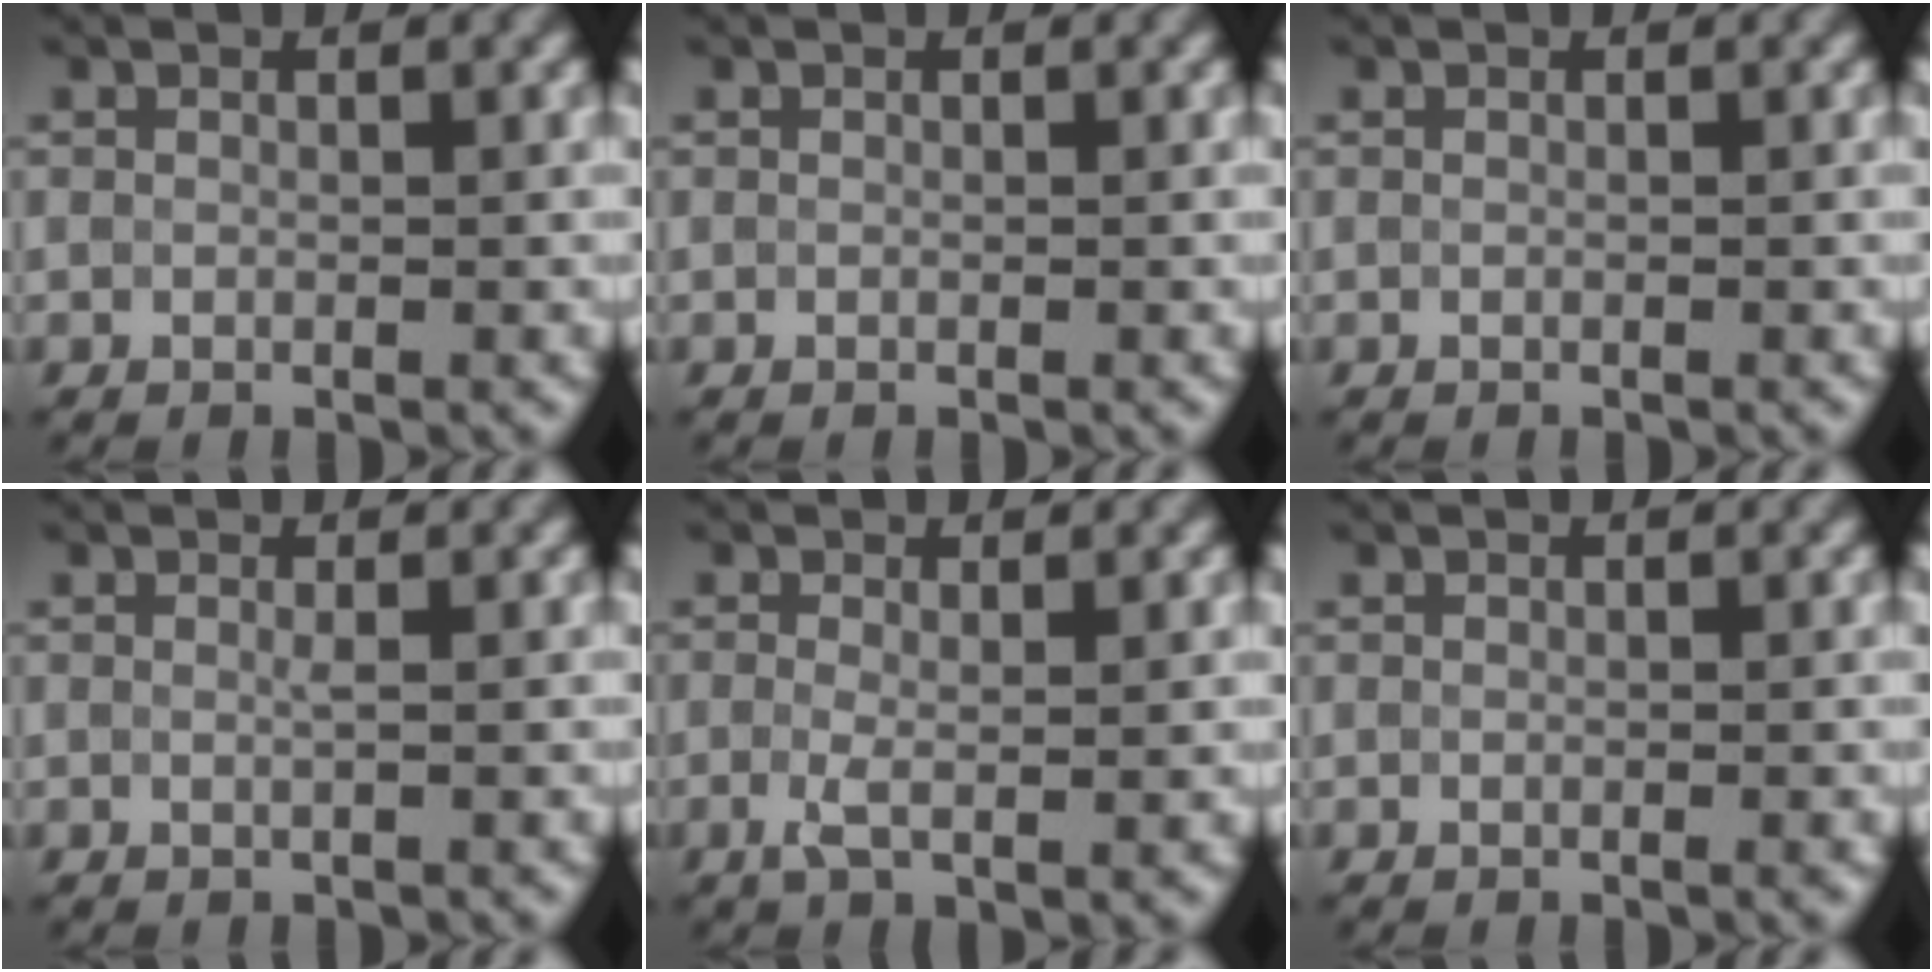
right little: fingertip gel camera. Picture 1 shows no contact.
{"total": 0.0}
{"total": 0.0}
{"total": 0.0}
{"total": 1.2, "force": [-0.3, 0.1, 1.2], "torque": [-0.033, 0.000, -0.004]}
{"total": 0.6, "force": [0.0, 0.3, 0.5], "torque": [-0.001, 0.001, -0.002]}